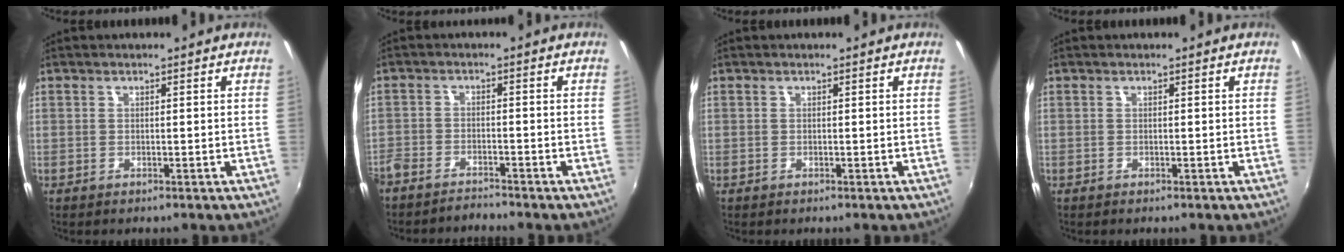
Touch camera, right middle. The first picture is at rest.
{"total": 5.7, "force": [-5.3, 1.3, 1.5], "torque": [-0.053, -0.015, -0.097]}
{"total": 0.0}
{"total": 0.0}